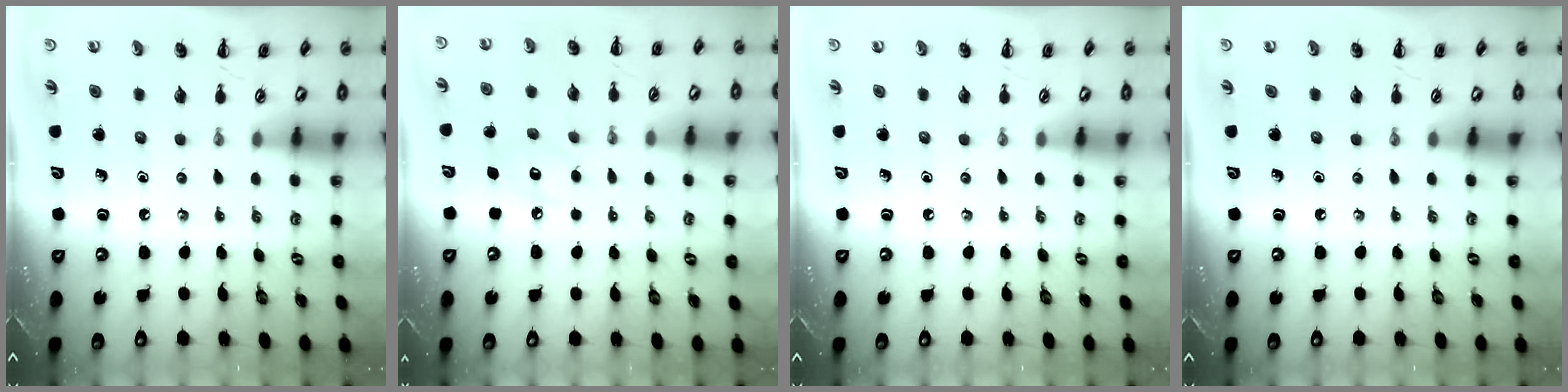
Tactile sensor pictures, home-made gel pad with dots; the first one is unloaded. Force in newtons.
{"total": 7.1, "press": 7.0, "slide": 1.2}
{"total": 0.0}
{"total": 0.0}